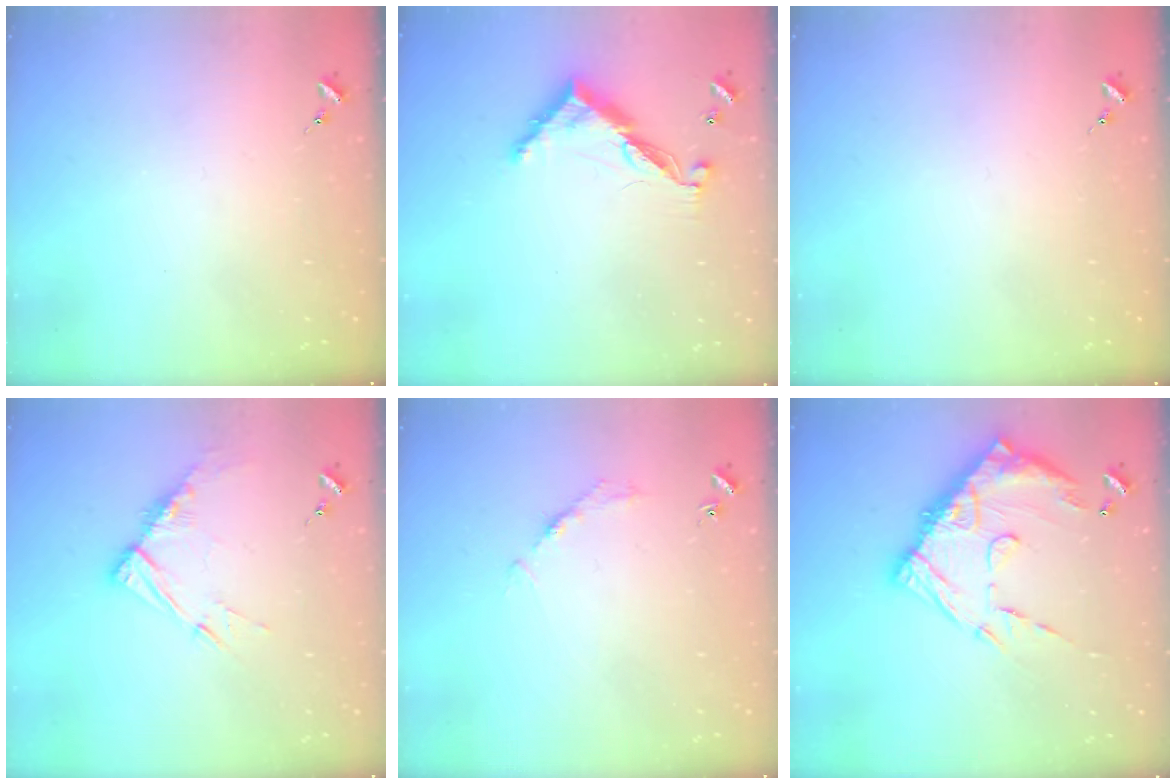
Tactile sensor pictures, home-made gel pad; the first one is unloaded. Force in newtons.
{"total": 9.9, "press": 9.9, "slide": 0.2}
{"total": 0.0}
{"total": 10.5, "press": 10.4, "slide": 1.0}
{"total": 2.7, "press": 2.7, "slide": 0.4}
{"total": 17.5, "press": 17.4, "slide": 2.0}